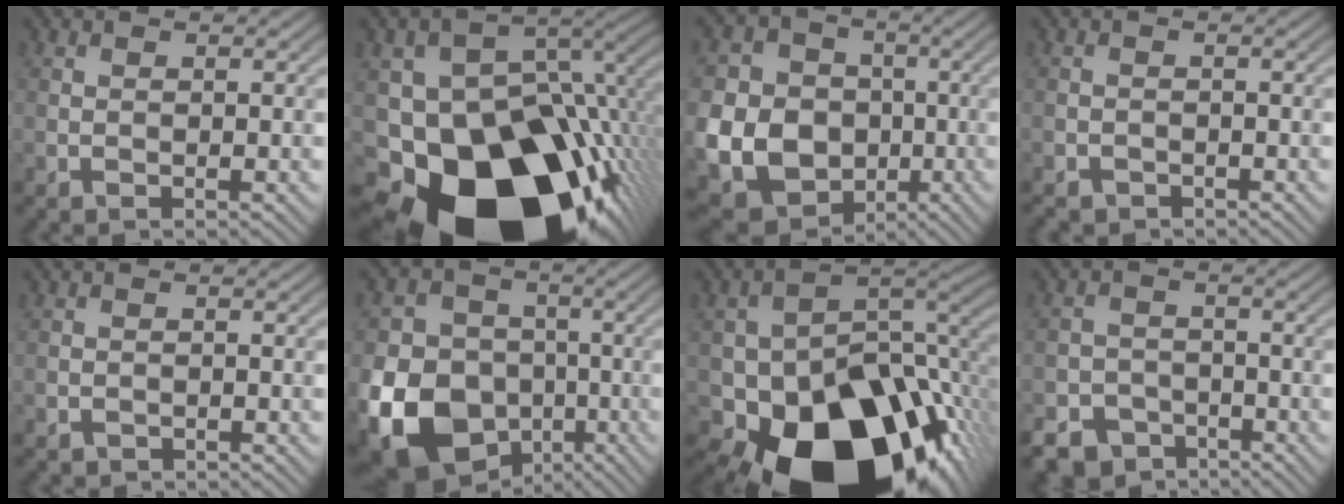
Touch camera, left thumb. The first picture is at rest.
{"total": 21.9, "force": [-9.2, 15.3, 12.6], "torque": [-0.214, -0.051, -0.118]}
{"total": 17.4, "force": [-3.4, 15.3, 7.5], "torque": [-0.216, -0.030, -0.080]}
{"total": 1.5, "force": [-1.3, 0.7, 0.2], "torque": [-0.003, -0.002, -0.027]}
{"total": 0.7, "force": [-0.6, 0.5, 0.1], "torque": [0.001, -0.002, -0.011]}
{"total": 21.4, "force": [-7.9, 17.5, 9.3], "torque": [-0.231, -0.053, -0.161]}
{"total": 20.3, "force": [-9.5, 12.9, 12.5], "torque": [-0.203, -0.059, -0.131]}
{"total": 6.7, "force": [-5.1, 4.2, 1.5], "torque": [-0.020, -0.008, -0.084]}